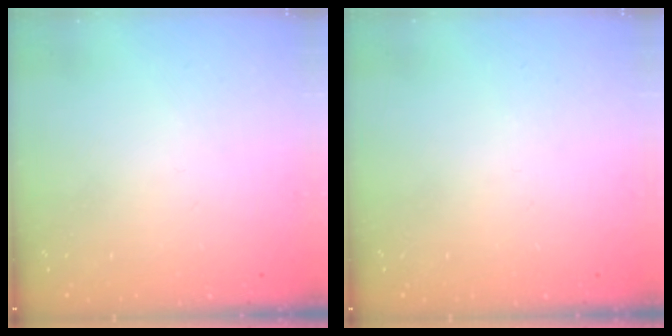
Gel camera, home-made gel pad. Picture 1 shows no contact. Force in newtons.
{"total": 0.0}